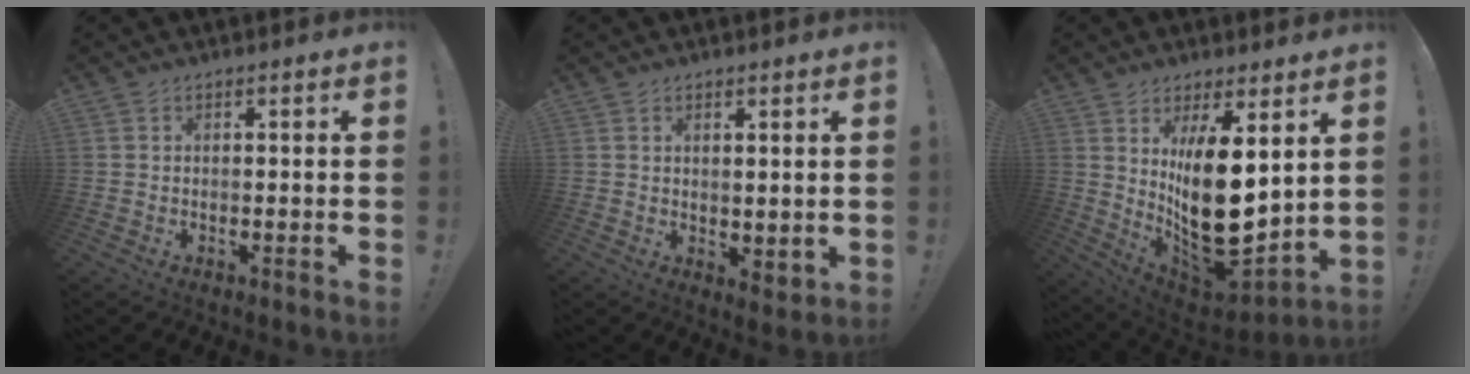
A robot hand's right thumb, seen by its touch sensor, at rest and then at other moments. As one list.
[{"total": 3.1, "force": [2.1, 1.6, 1.7], "torque": [-0.016, -0.015, 0.038]}, {"total": 19.5, "force": [3.1, 9.0, 16.9], "torque": [-0.273, -0.055, 0.070]}]